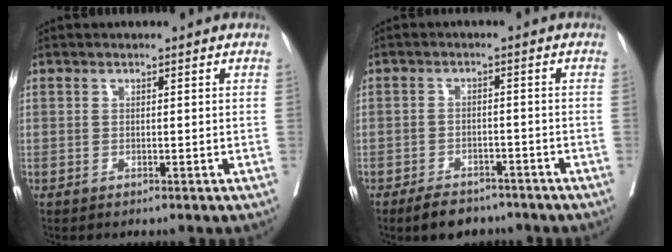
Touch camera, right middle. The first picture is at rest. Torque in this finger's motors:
{"motor_torque": [0.07, -0.09, 0.06, 0.01]}